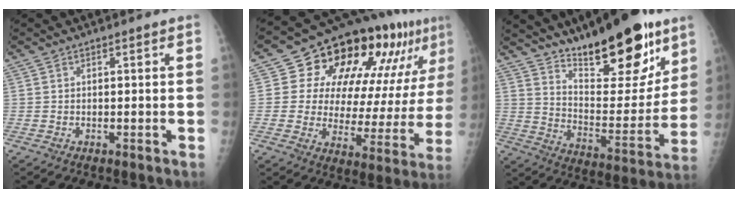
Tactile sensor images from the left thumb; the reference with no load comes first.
{"total": 23.1, "force": [12.0, 11.3, 16.1], "torque": [-0.186, -0.018, 0.168]}
{"total": 22.0, "force": [15.1, 7.4, 14.2], "torque": [-0.167, -0.090, 0.243]}